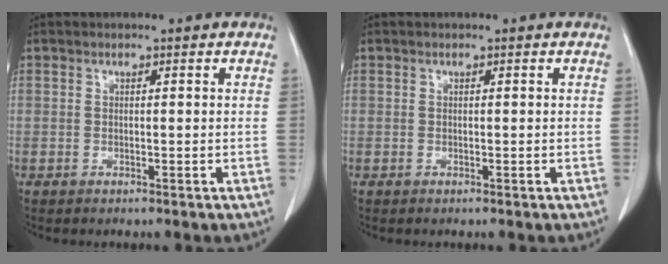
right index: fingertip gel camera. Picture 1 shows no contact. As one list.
[{"total": 0.0}]